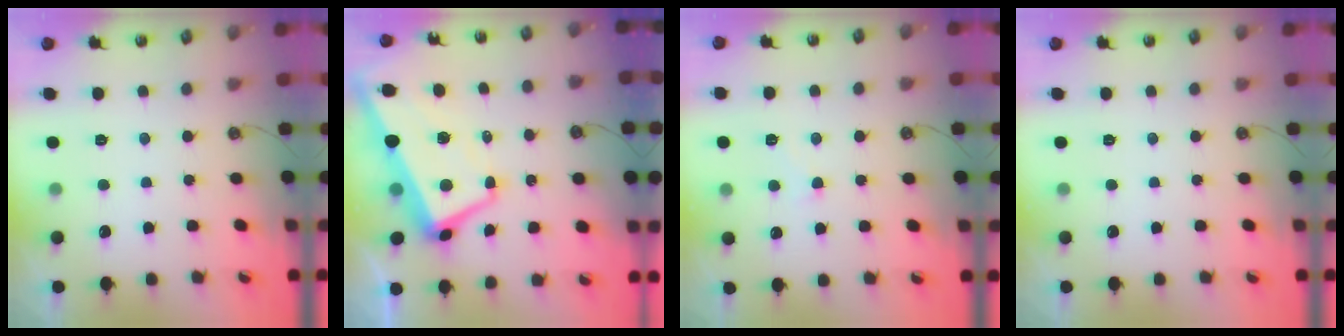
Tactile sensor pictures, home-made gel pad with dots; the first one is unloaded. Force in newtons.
{"total": 4.9, "press": 4.7, "slide": 1.2}
{"total": 0.9, "press": 0.7, "slide": 0.5}
{"total": 0.0}